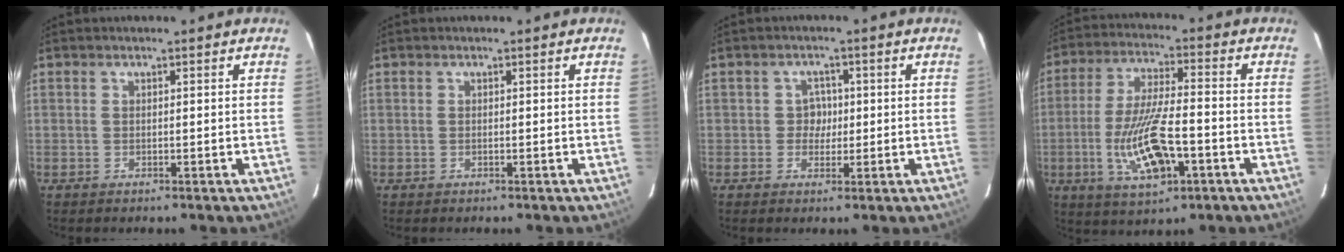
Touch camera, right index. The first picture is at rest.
{"total": 0.0}
{"total": 2.6, "force": [0.0, 2.4, 1.1], "torque": [-0.009, 0.006, -0.002]}
{"total": 12.4, "force": [-3.8, 3.2, 11.4], "torque": [-0.226, -0.007, -0.063]}